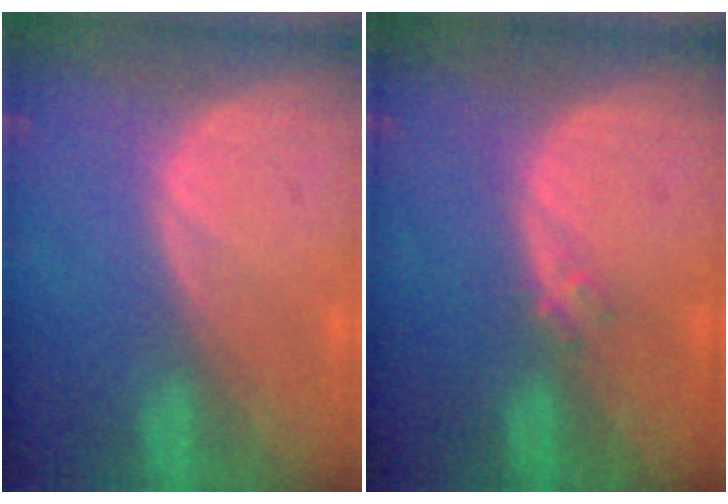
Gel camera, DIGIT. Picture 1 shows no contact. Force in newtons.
{"total": 1.4, "press": 1.2, "slide": 0.7}